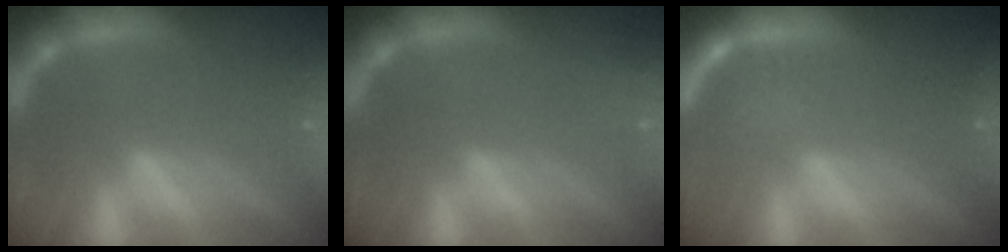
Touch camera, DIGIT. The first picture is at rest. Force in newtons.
{"total": 1.4}
{"total": 3.0}